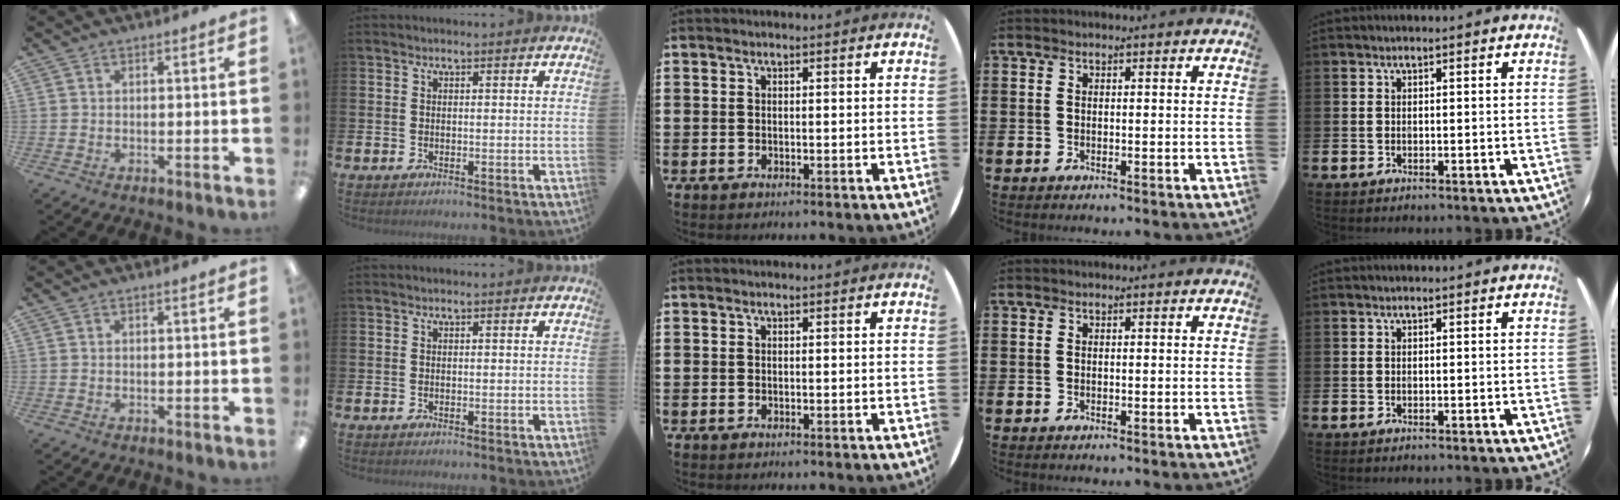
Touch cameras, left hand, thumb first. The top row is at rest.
{}